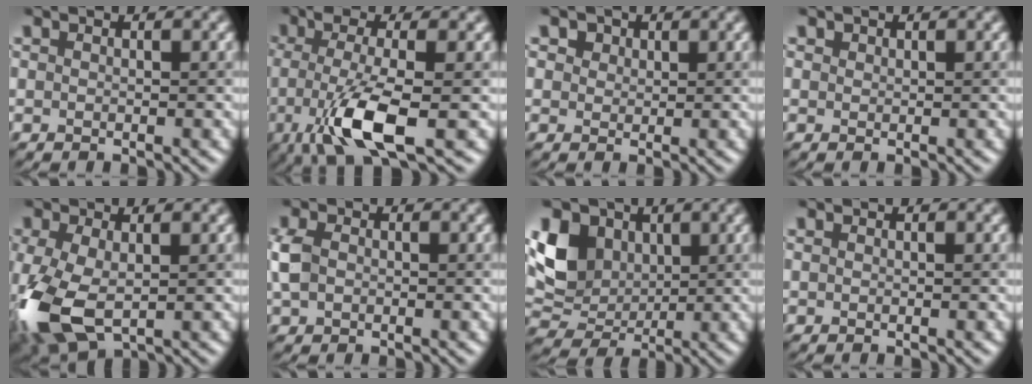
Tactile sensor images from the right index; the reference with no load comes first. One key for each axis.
{"total": 7.5, "fx": -2.4, "fy": 1.8, "fz": 6.9, "tx": -0.135, "ty": -0.004, "tz": -0.048}
{"total": 3.1, "fx": 1.9, "fy": 2.1, "fz": 1.3, "tx": -0.033, "ty": 0.009, "tz": 0.026}
{"total": 0.5, "fx": 0.4, "fy": 0.4, "fz": 0.0, "tx": 0.005, "ty": 0.000, "tz": 0.008}
{"total": 8.7, "fx": -2.2, "fy": 5.0, "fz": 6.7, "tx": -0.176, "ty": -0.024, "tz": -0.039}
{"total": 2.7, "fx": 0.0, "fy": 2.1, "fz": 1.8, "tx": -0.045, "ty": 0.003, "tz": -0.004}
{"total": 6.4, "fx": 1.7, "fy": 5.2, "fz": 3.4, "tx": -0.075, "ty": -0.001, "tz": 0.026}
{"total": 0.0}